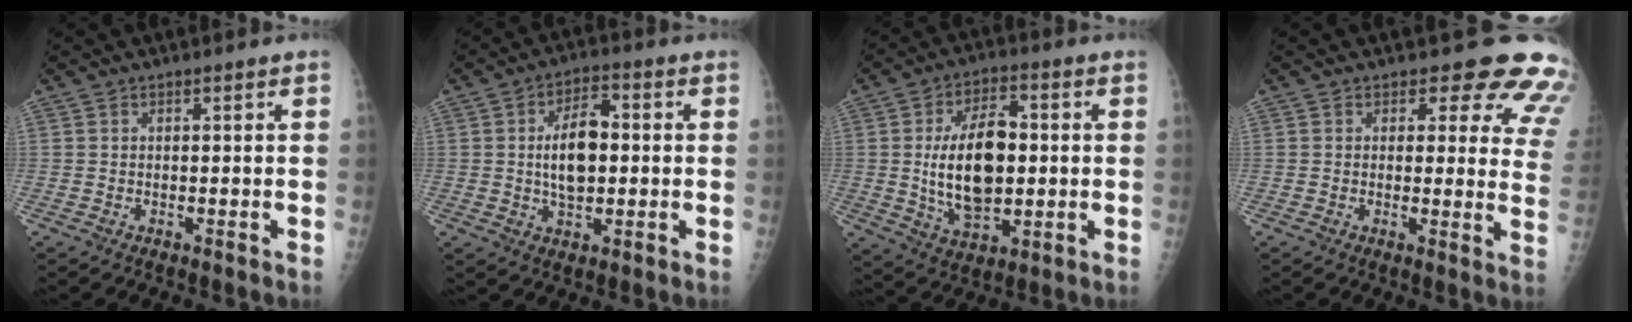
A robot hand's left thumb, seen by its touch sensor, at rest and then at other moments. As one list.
[{"total": 9.2, "force": [0.2, 5.1, 7.7], "torque": [-0.116, 0.009, 0.003]}, {"total": 15.2, "force": [0.2, 8.6, 12.5], "torque": [-0.191, 0.000, 0.010]}, {"total": 12.7, "force": [10.3, 5.3, 5.1], "torque": [0.003, -0.063, 0.083]}]